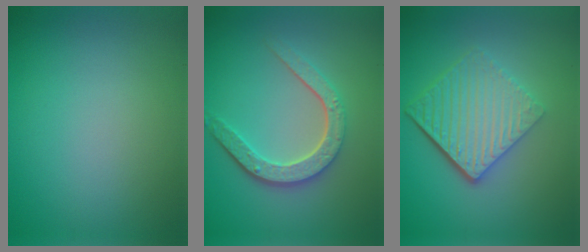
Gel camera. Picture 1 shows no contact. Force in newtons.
{"total": 4.8, "press": 3.7, "slide": 3.0}
{"total": 6.4, "press": 4.2, "slide": 4.8}